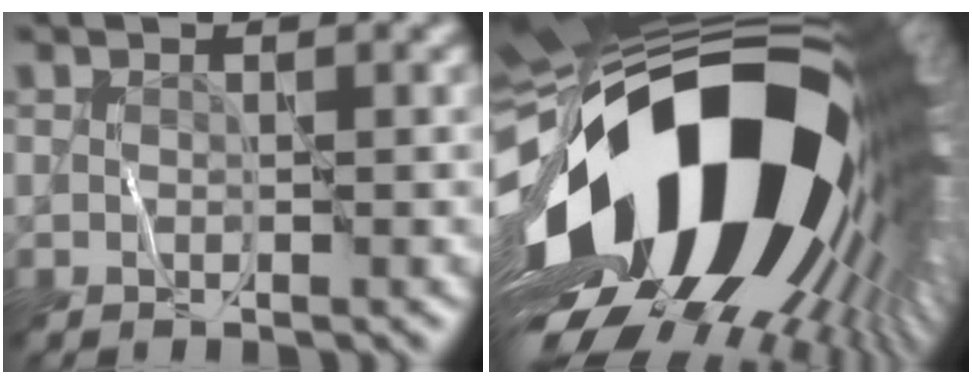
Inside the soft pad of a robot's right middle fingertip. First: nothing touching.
{"total": 21.5, "force": [-2.9, 11.9, 17.7], "torque": [-0.315, -0.064, -0.045]}